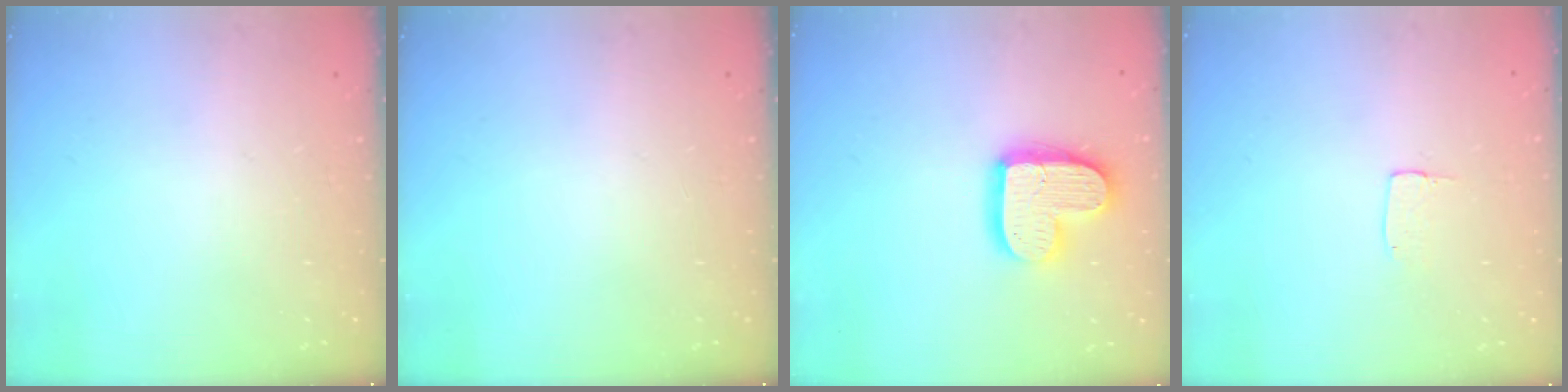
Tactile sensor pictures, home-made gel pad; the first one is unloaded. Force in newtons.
{"total": 0.0}
{"total": 15.5, "press": 15.4, "slide": 1.2}
{"total": 3.9, "press": 3.9, "slide": 0.1}